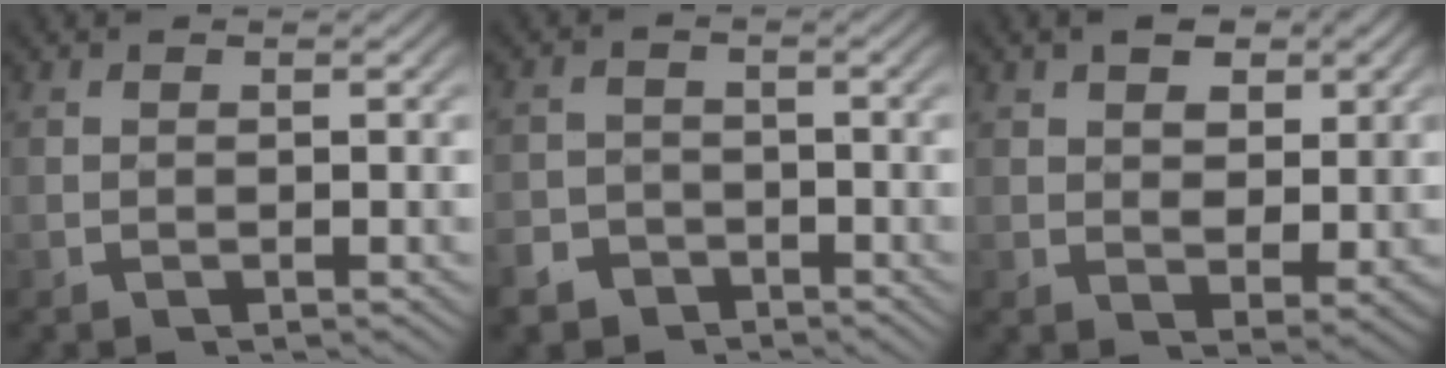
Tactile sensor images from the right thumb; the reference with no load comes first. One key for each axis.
{"total": 4.7, "fx": -3.8, "fy": 2.7, "fz": 0.4, "tx": 0.008, "ty": -0.017, "tz": -0.067}
{"total": 5.2, "fx": 2.2, "fy": 3.5, "fz": 3.1, "tx": -0.047, "ty": -0.022, "tz": 0.046}